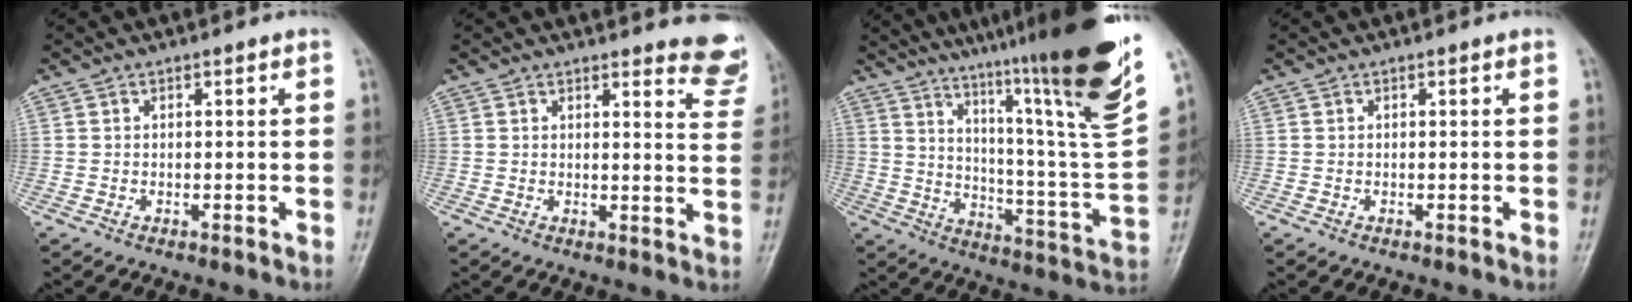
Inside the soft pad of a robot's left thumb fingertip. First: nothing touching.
{"total": 8.1, "force": [7.5, 1.9, 2.4], "torque": [0.010, -0.052, 0.059]}
{"total": 29.9, "force": [20.2, 2.3, 21.9], "torque": [-0.307, -0.114, 0.296]}
{"total": 0.0}